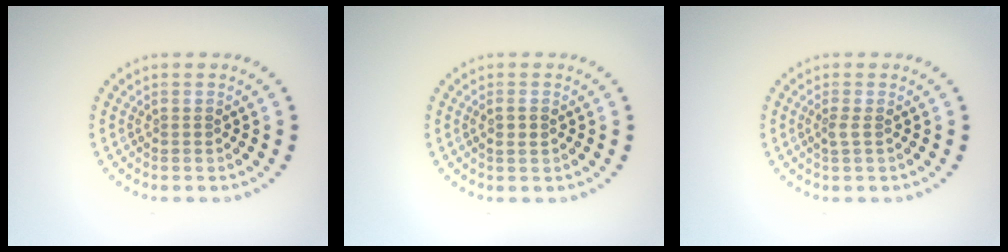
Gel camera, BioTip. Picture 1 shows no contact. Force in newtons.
{"total": 1.1, "press": 1.1, "slide": 0.3}
{"total": 0.9, "press": 0.7, "slide": 0.7}